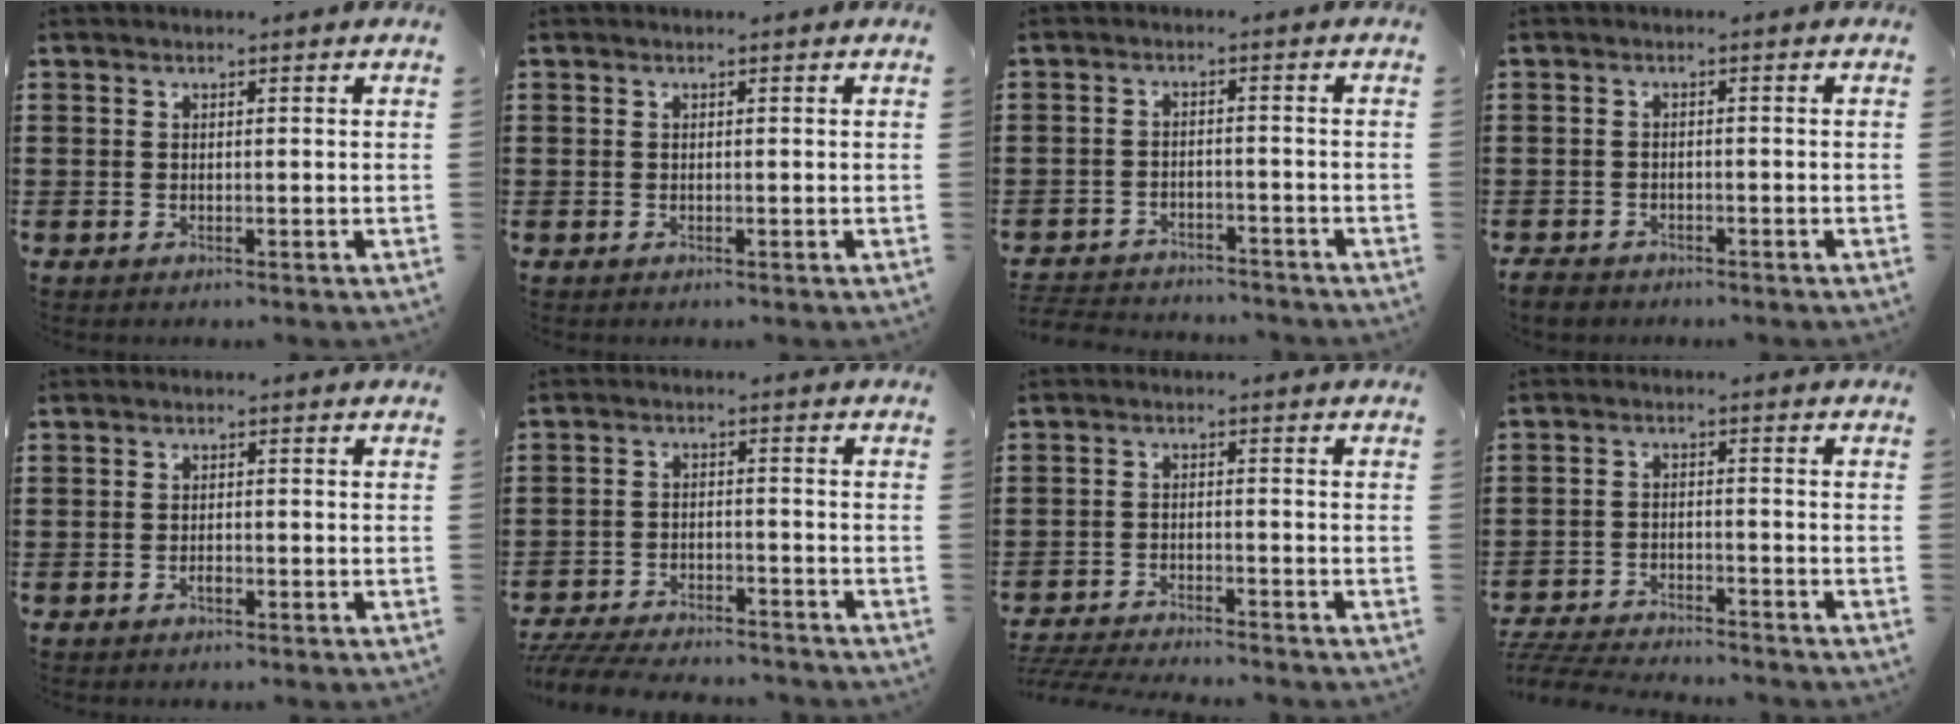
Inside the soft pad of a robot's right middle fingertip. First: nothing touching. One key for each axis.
{"total": 0.0}
{"total": 3.4, "fx": -3.3, "fy": 0.6, "fz": 0.0, "tx": -0.005, "ty": 0.001, "tz": -0.072}
{"total": 2.1, "fx": -1.9, "fy": 0.8, "fz": 0.4, "tx": -0.018, "ty": 0.001, "tz": -0.043}
{"total": 1.0, "fx": -0.7, "fy": 0.5, "fz": 0.5, "tx": -0.012, "ty": 0.000, "tz": -0.014}
{"total": 5.7, "fx": -5.6, "fy": 0.7, "fz": 1.1, "tx": -0.026, "ty": 0.005, "tz": -0.111}
{"total": 3.7, "fx": -3.7, "fy": 0.1, "fz": 0.4, "tx": -0.017, "ty": -0.002, "tz": -0.080}
{"total": 5.0, "fx": -4.9, "fy": 0.5, "fz": 0.7, "tx": -0.023, "ty": 0.002, "tz": -0.103}